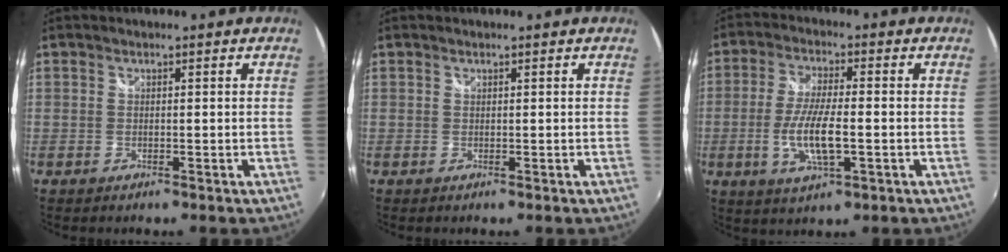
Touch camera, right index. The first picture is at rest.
{"total": 0.0}
{"total": 9.4, "force": [-2.2, 2.7, 8.8], "torque": [-0.176, -0.009, -0.039]}